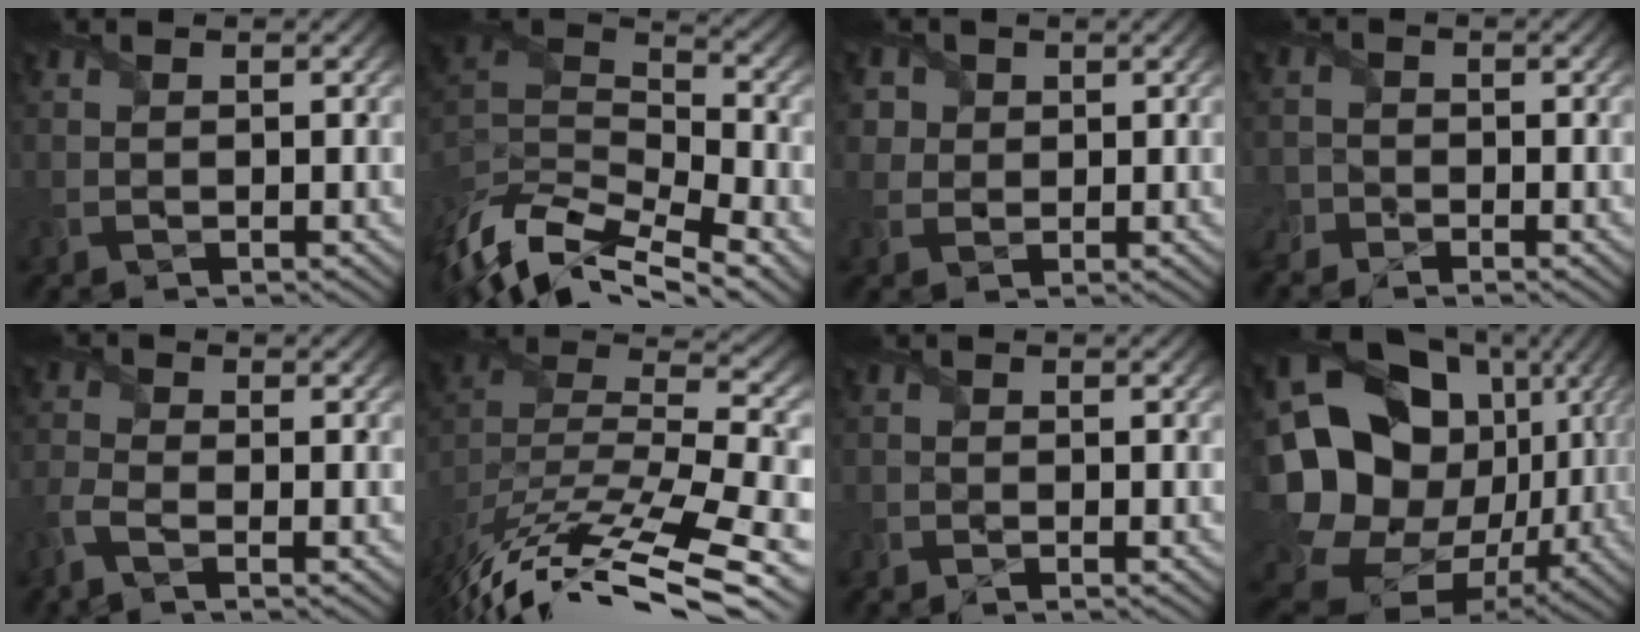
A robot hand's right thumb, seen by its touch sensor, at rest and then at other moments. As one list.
[{"total": 11.6, "force": [-6.2, 4.9, 8.5], "torque": [-0.201, -0.005, -0.113]}, {"total": 3.3, "force": [1.6, 2.8, 0.7], "torque": [-0.047, -0.008, 0.031]}, {"total": 2.6, "force": [-2.2, 1.1, 0.5], "torque": [-0.013, -0.002, -0.050]}, {"total": 3.1, "force": [-2.0, 0.8, 2.2], "torque": [-0.066, -0.004, -0.053]}, {"total": 14.0, "force": [-9.1, 3.8, 9.9], "torque": [-0.198, 0.000, -0.134]}, {"total": 1.2, "force": [-1.1, 0.1, 0.3], "torque": [-0.008, -0.005, -0.026]}, {"total": 21.4, "force": [0.4, 16.8, 13.3], "torque": [-0.312, -0.032, 0.033]}]